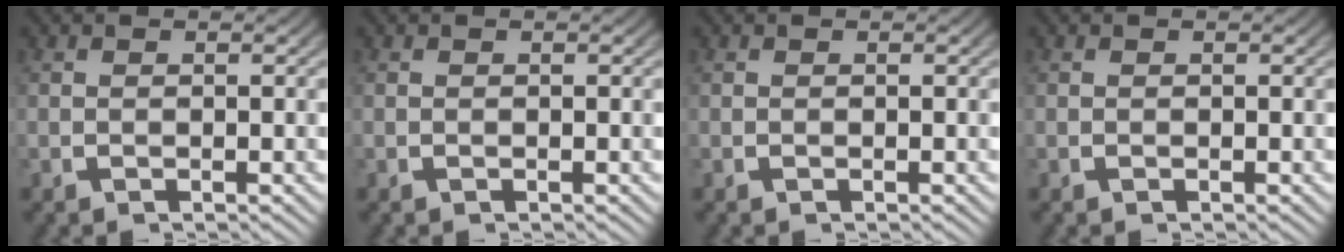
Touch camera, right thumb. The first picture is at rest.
{"total": 0.0}
{"total": 0.0}
{"total": 0.0}